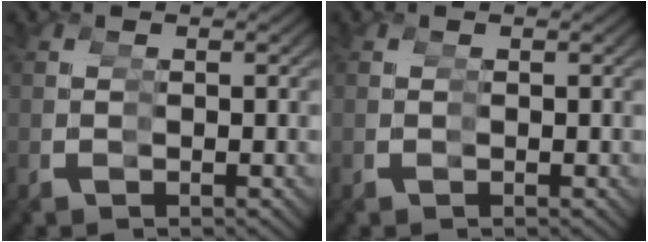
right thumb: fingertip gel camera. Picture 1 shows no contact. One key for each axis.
{"total": 0.0}